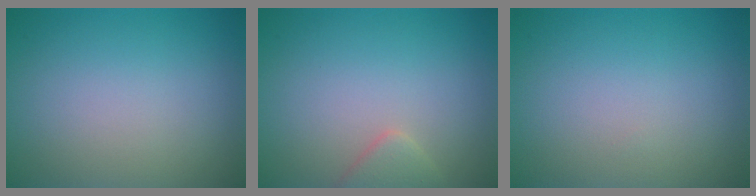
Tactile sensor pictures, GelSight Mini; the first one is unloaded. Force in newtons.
{"total": 1.7, "press": 1.7, "slide": 0.1}
{"total": 0.0}